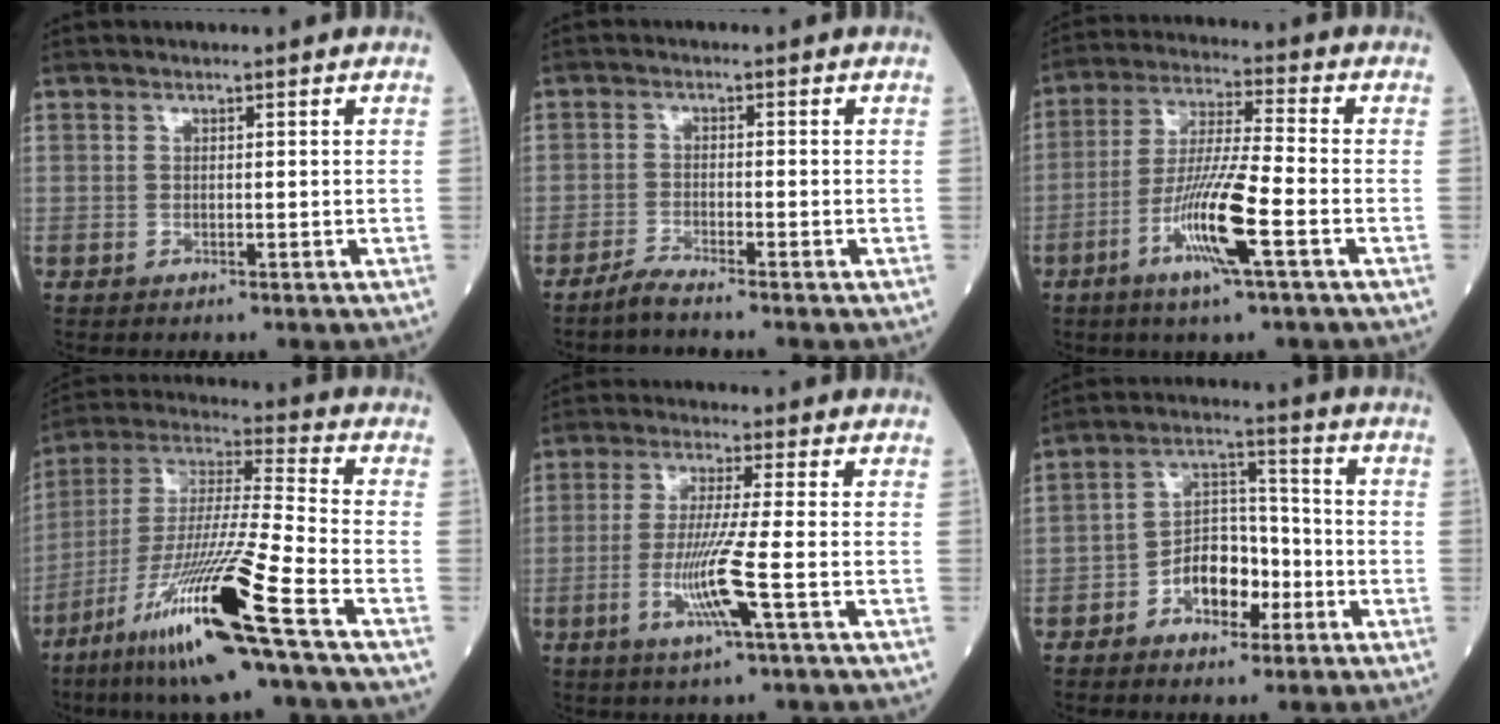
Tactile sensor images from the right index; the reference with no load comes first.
{"total": 2.7, "force": [-2.4, -0.7, 0.8], "torque": [-0.026, -0.010, -0.053]}
{"total": 11.4, "force": [-4.6, 0.0, 10.5], "torque": [-0.205, -0.012, -0.090]}
{"total": 20.3, "force": [-10.8, -0.6, 17.2], "torque": [-0.357, -0.051, -0.206]}
{"total": 8.0, "force": [-2.6, -1.0, 7.5], "torque": [-0.152, -0.018, -0.053]}
{"total": 8.4, "force": [-3.7, 4.5, 6.1], "torque": [-0.109, 0.024, -0.066]}